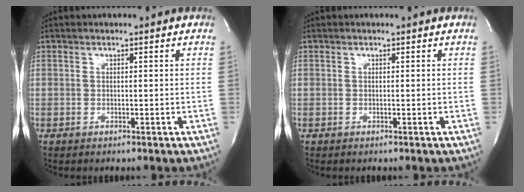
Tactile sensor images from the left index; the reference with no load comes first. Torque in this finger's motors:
{"motor_torque": [-0.05, -0.04, 0.02, 0.02]}